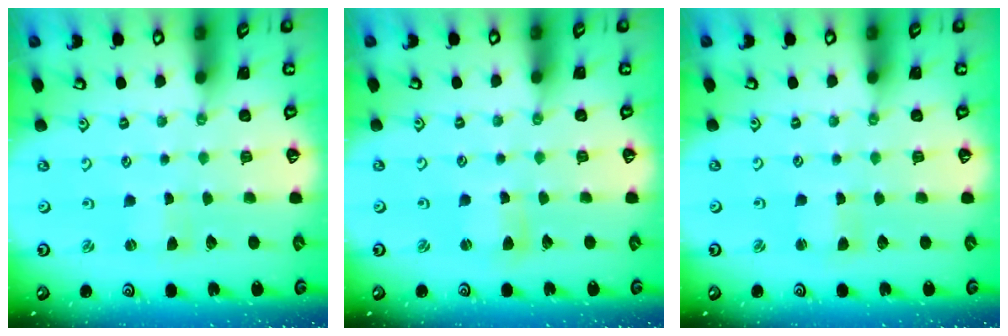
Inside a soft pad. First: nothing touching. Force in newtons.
{"total": 2.1, "press": 2.1, "slide": 0.3}
{"total": 1.2, "press": 1.1, "slide": 0.3}